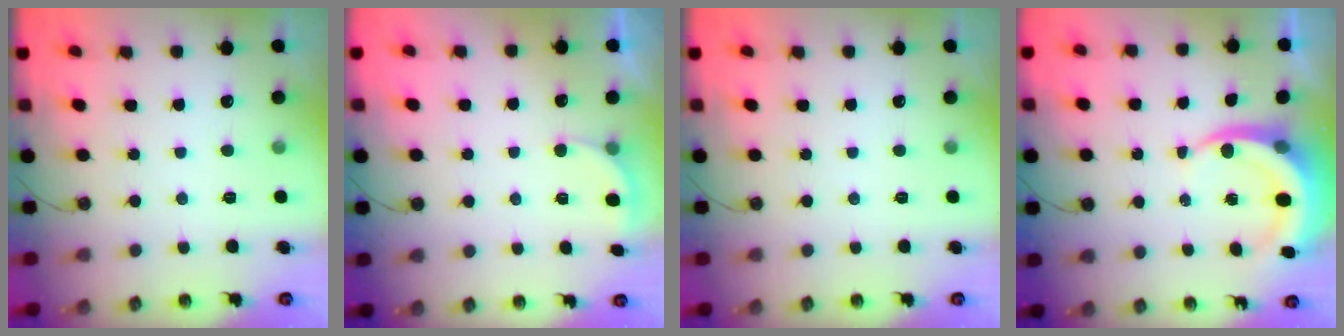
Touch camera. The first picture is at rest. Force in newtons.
{"total": 2.1, "press": 2.0, "slide": 0.6}
{"total": 0.0}
{"total": 7.2, "press": 7.2, "slide": 0.7}